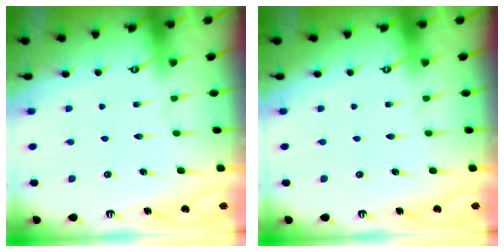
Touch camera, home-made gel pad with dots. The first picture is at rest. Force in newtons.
{"total": 0.0}